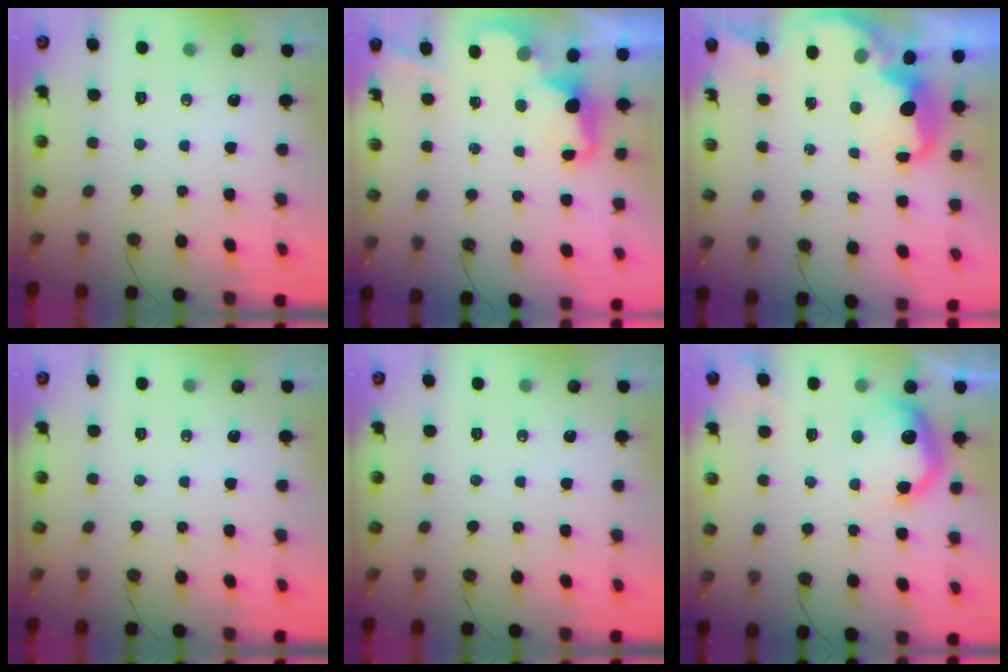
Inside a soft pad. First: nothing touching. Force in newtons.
{"total": 2.4, "press": 2.3, "slide": 0.7}
{"total": 5.6, "press": 5.6, "slide": 0.8}
{"total": 0.0}
{"total": 0.0}
{"total": 14.8, "press": 14.8, "slide": 1.1}